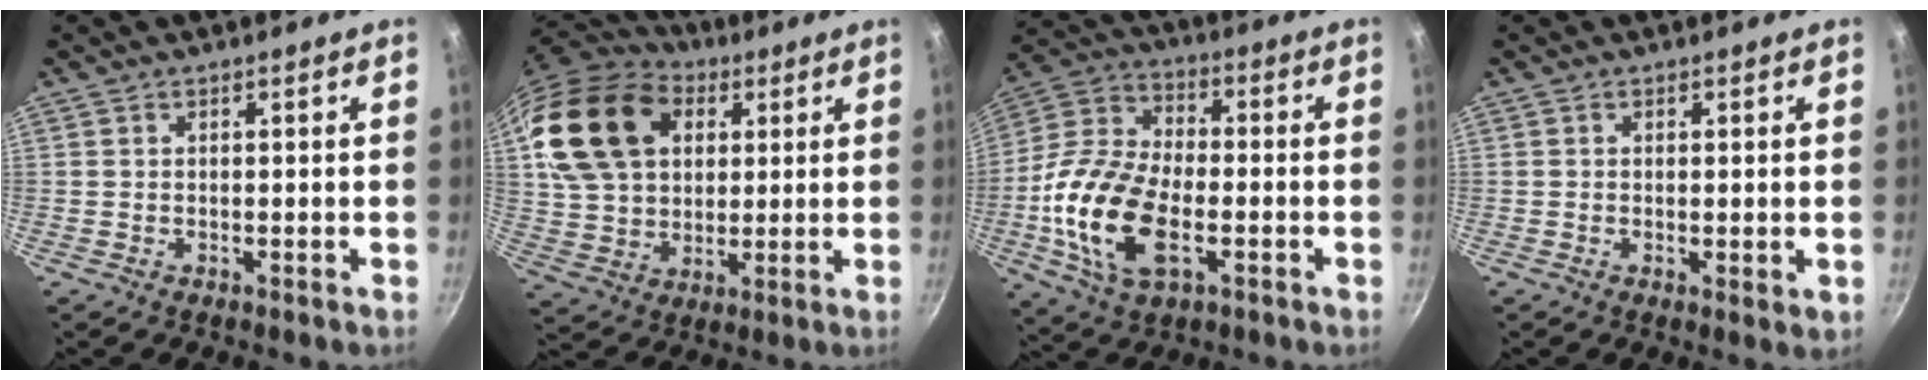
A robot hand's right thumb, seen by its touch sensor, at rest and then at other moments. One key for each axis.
{"total": 20.8, "fx": 6.8, "fy": 15.3, "fz": 12.4, "tx": -0.211, "ty": 0.007, "tz": 0.126}
{"total": 18.8, "fx": -4.5, "fy": 10.5, "fz": 15.0, "tx": -0.289, "ty": 0.021, "tz": -0.095}
{"total": 2.0, "fx": 0.0, "fy": 0.5, "fz": 1.9, "tx": -0.028, "ty": -0.008, "tz": -0.001}